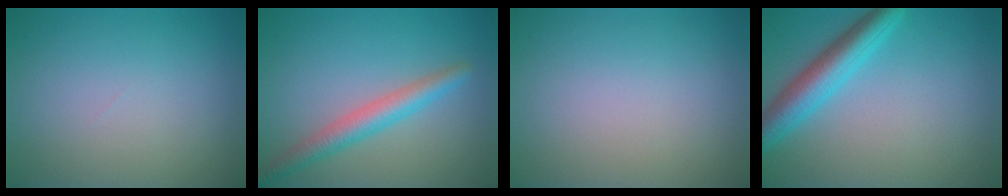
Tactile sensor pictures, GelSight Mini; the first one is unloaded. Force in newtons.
{"total": 3.3, "press": 3.3, "slide": 0.1}
{"total": 0.0}
{"total": 4.8, "press": 4.8, "slide": 0.2}